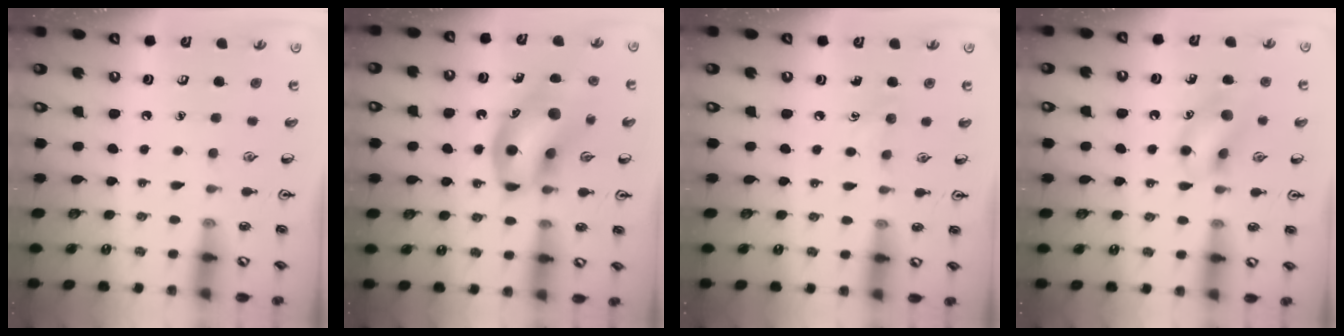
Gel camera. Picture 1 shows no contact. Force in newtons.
{"total": 15.0, "press": 14.6, "slide": 3.2}
{"total": 5.0, "press": 4.7, "slide": 1.7}
{"total": 11.8, "press": 11.7, "slide": 1.3}